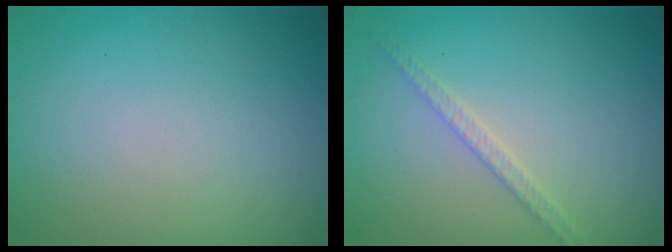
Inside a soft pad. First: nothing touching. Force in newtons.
{"total": 1.7, "press": 1.7, "slide": 0.2}